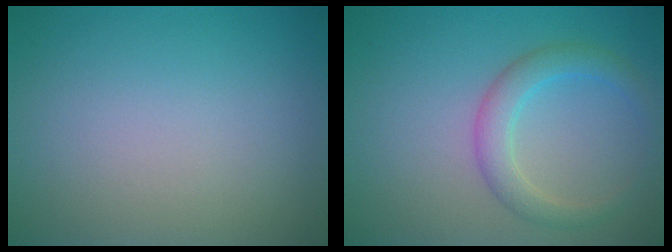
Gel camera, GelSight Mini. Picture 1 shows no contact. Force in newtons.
{"total": 3.0, "press": 3.0, "slide": 0.1}